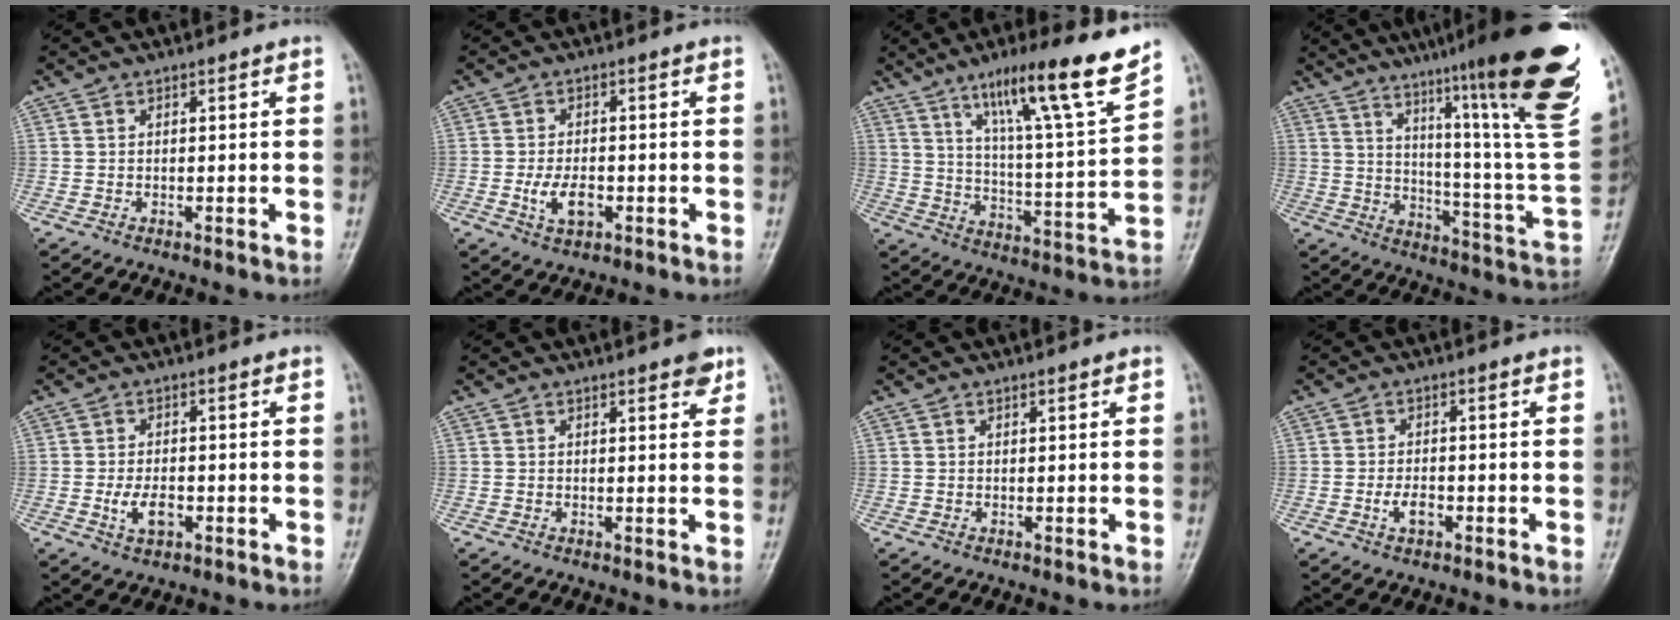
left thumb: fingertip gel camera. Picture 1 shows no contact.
{"total": 5.1, "force": [-1.4, 2.8, 4.0], "torque": [-0.075, 0.003, -0.022]}
{"total": 17.5, "force": [12.0, 1.0, 12.8], "torque": [-0.186, -0.064, 0.191]}
{"total": 30.3, "force": [18.8, 2.8, 23.5], "torque": [-0.288, -0.090, 0.274]}
{"total": 4.4, "force": [-1.2, 2.4, 3.4], "torque": [-0.063, 0.002, -0.019]}
{"total": 2.7, "force": [1.8, 1.0, 1.8], "torque": [-0.012, -0.008, 0.019]}
{"total": 0.7, "force": [0.5, 0.2, 0.5], "torque": [-0.006, -0.001, 0.006]}
{"total": 3.1, "force": [-1.1, 1.7, 2.3], "torque": [-0.040, 0.006, -0.020]}